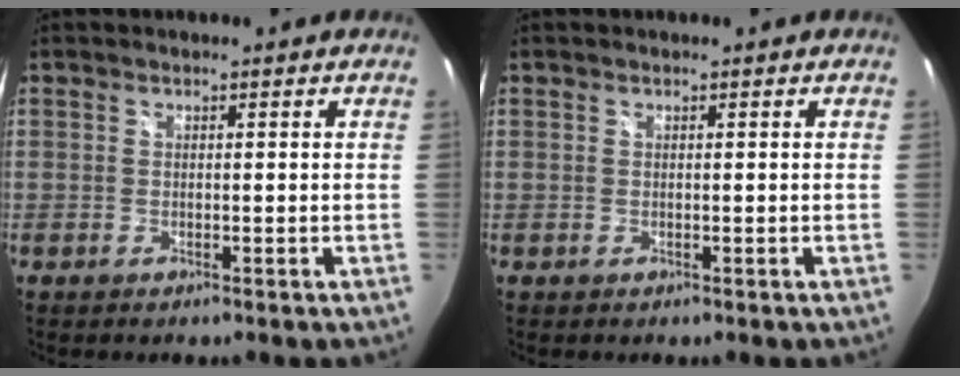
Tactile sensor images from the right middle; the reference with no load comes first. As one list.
[{"total": 0.0}]